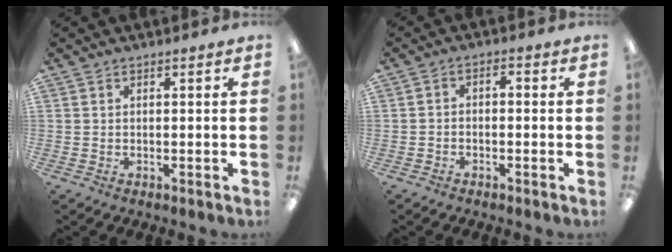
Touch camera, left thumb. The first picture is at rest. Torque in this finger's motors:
{"motor_torque": [0.01, -0.06, -0.15, -0.10, -0.01]}